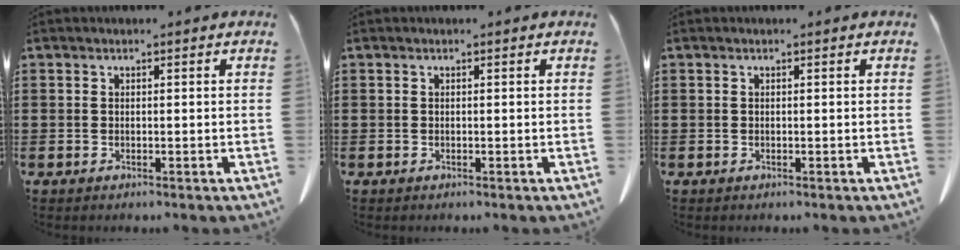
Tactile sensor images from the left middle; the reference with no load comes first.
{"total": 0.0}
{"total": 0.0}